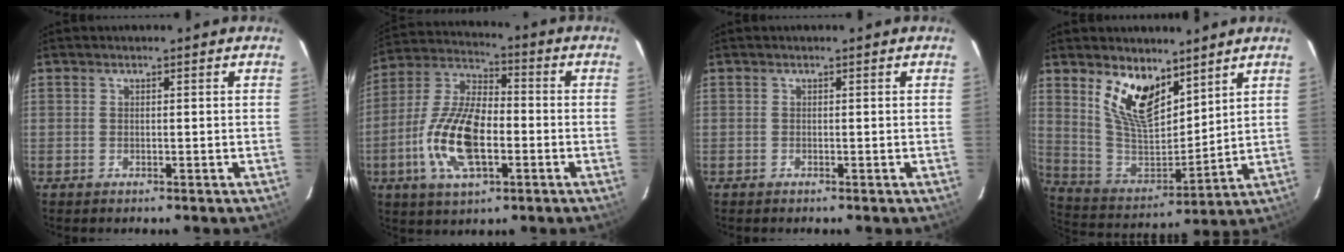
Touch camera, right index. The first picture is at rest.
{"total": 15.7, "force": [-4.3, 7.0, 13.4], "torque": [-0.284, -0.002, -0.084]}
{"total": 0.0}
{"total": 13.8, "force": [8.7, 6.5, 8.6], "torque": [-0.166, -0.006, 0.177]}